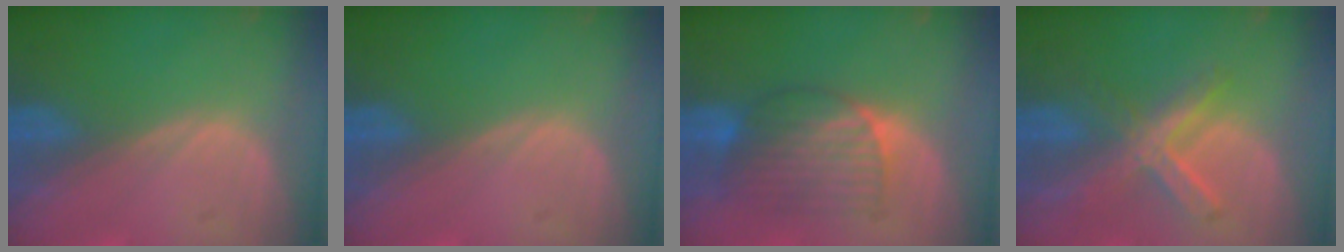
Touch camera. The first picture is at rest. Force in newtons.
{"total": 0.0}
{"total": 6.9, "press": 6.9, "slide": 0.4}
{"total": 7.0, "press": 6.2, "slide": 3.2}